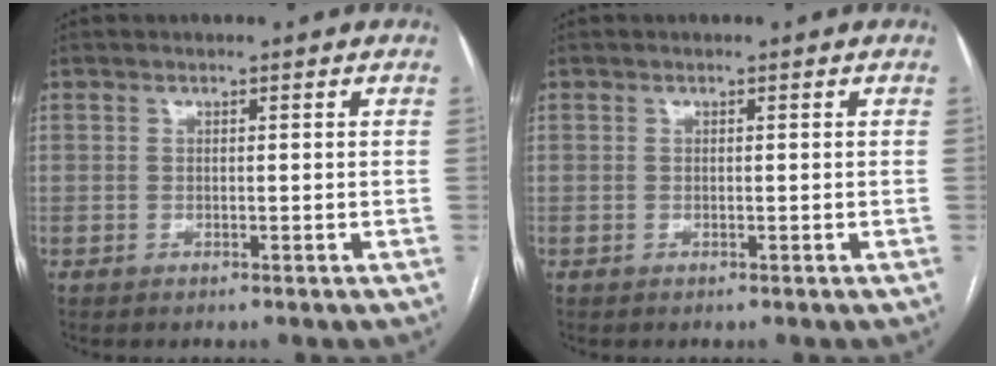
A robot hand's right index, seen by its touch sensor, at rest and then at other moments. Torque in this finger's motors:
{"motor_torque": [0.00, 0.00, 0.00, 0.00]}